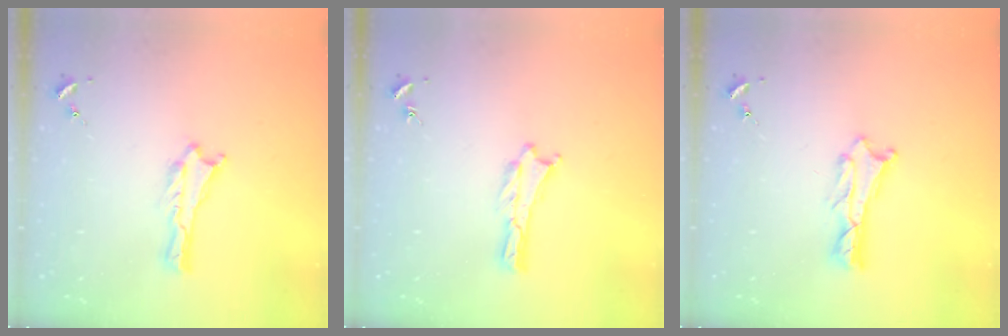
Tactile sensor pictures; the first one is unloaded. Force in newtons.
{"total": 0.0}
{"total": 1.1, "press": 1.0, "slide": 0.2}